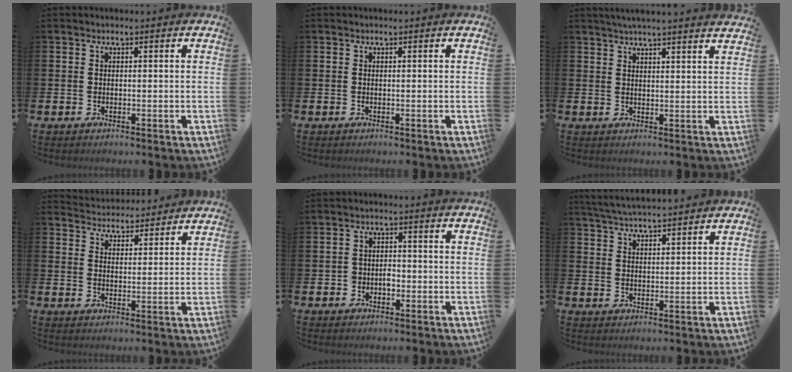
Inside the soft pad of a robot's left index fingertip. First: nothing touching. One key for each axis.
{"total": 0.0}
{"total": 3.6, "fx": 3.5, "fy": -0.7, "fz": 0.6, "tx": -0.017, "ty": -0.014, "tz": 0.063}
{"total": 4.4, "fx": 4.3, "fy": 0.8, "fz": -0.4, "tx": -0.006, "ty": -0.027, "tz": 0.077}
{"total": 2.1, "fx": -0.8, "fy": 1.7, "fz": 1.0, "tx": -0.007, "ty": -0.001, "tz": -0.023}
{"total": 4.3, "fx": 4.2, "fy": 0.0, "fz": 0.6, "tx": -0.025, "ty": -0.018, "tz": 0.077}